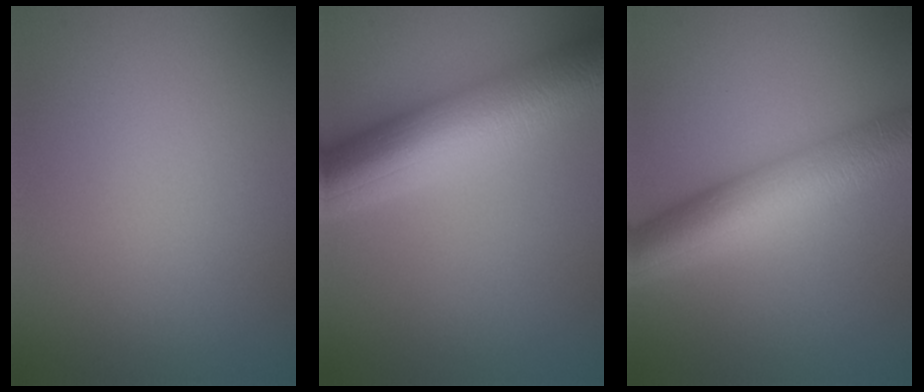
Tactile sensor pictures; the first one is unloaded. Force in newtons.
{"total": 11.5, "press": 11.5, "slide": 0.1}
{"total": 9.1, "press": 9.1, "slide": 0.2}